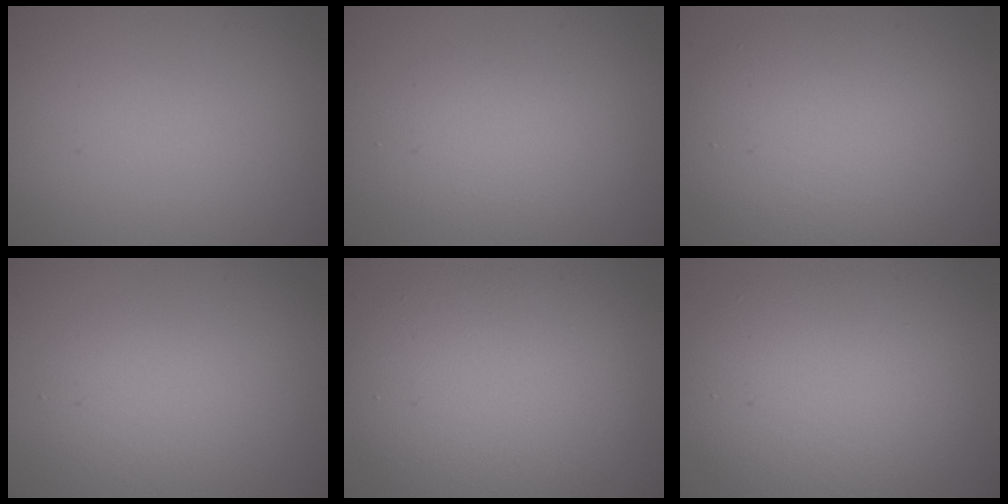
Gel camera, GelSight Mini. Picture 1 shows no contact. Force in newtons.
{"total": 2.8, "press": 2.8, "slide": 0.2}
{"total": 6.9, "press": 6.9, "slide": 0.1}
{"total": 2.6, "press": 2.6, "slide": 0.1}
{"total": 7.2, "press": 7.2, "slide": 0.3}
{"total": 6.5, "press": 6.5, "slide": 0.4}